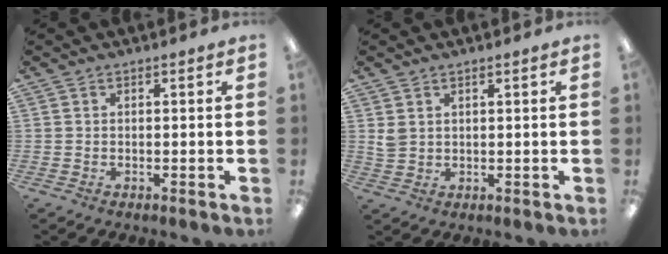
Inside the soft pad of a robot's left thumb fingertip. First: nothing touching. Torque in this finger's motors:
{"motor_torque": [0.30, 0.24, 0.54, -0.42, -0.05]}